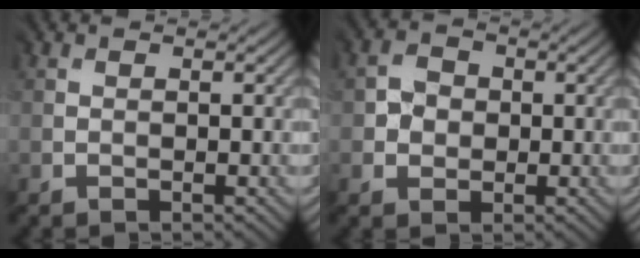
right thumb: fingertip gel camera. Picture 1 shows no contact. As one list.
[{"total": 2.3, "force": [0.0, 2.3, 0.1], "torque": [-0.001, 0.001, -0.002]}]